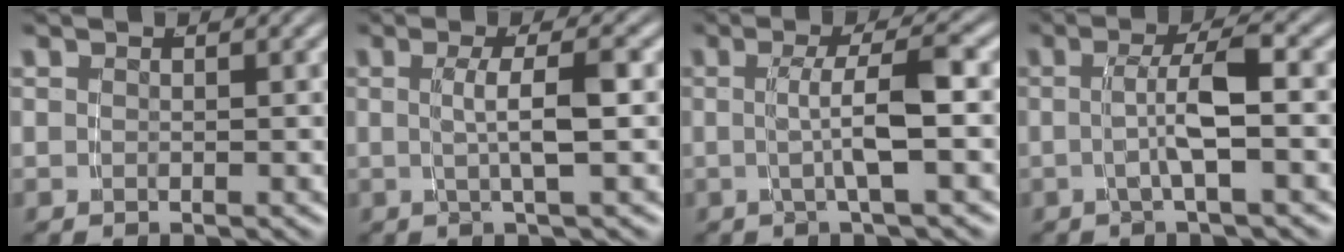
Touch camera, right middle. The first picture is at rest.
{"total": 3.2, "force": [-0.1, -0.3, 3.2], "torque": [-0.051, 0.002, 0.001]}
{"total": 3.7, "force": [-0.5, -0.2, 3.7], "torque": [-0.051, 0.006, -0.008]}
{"total": 3.3, "force": [-0.8, -0.1, 3.2], "torque": [-0.056, 0.007, -0.014]}